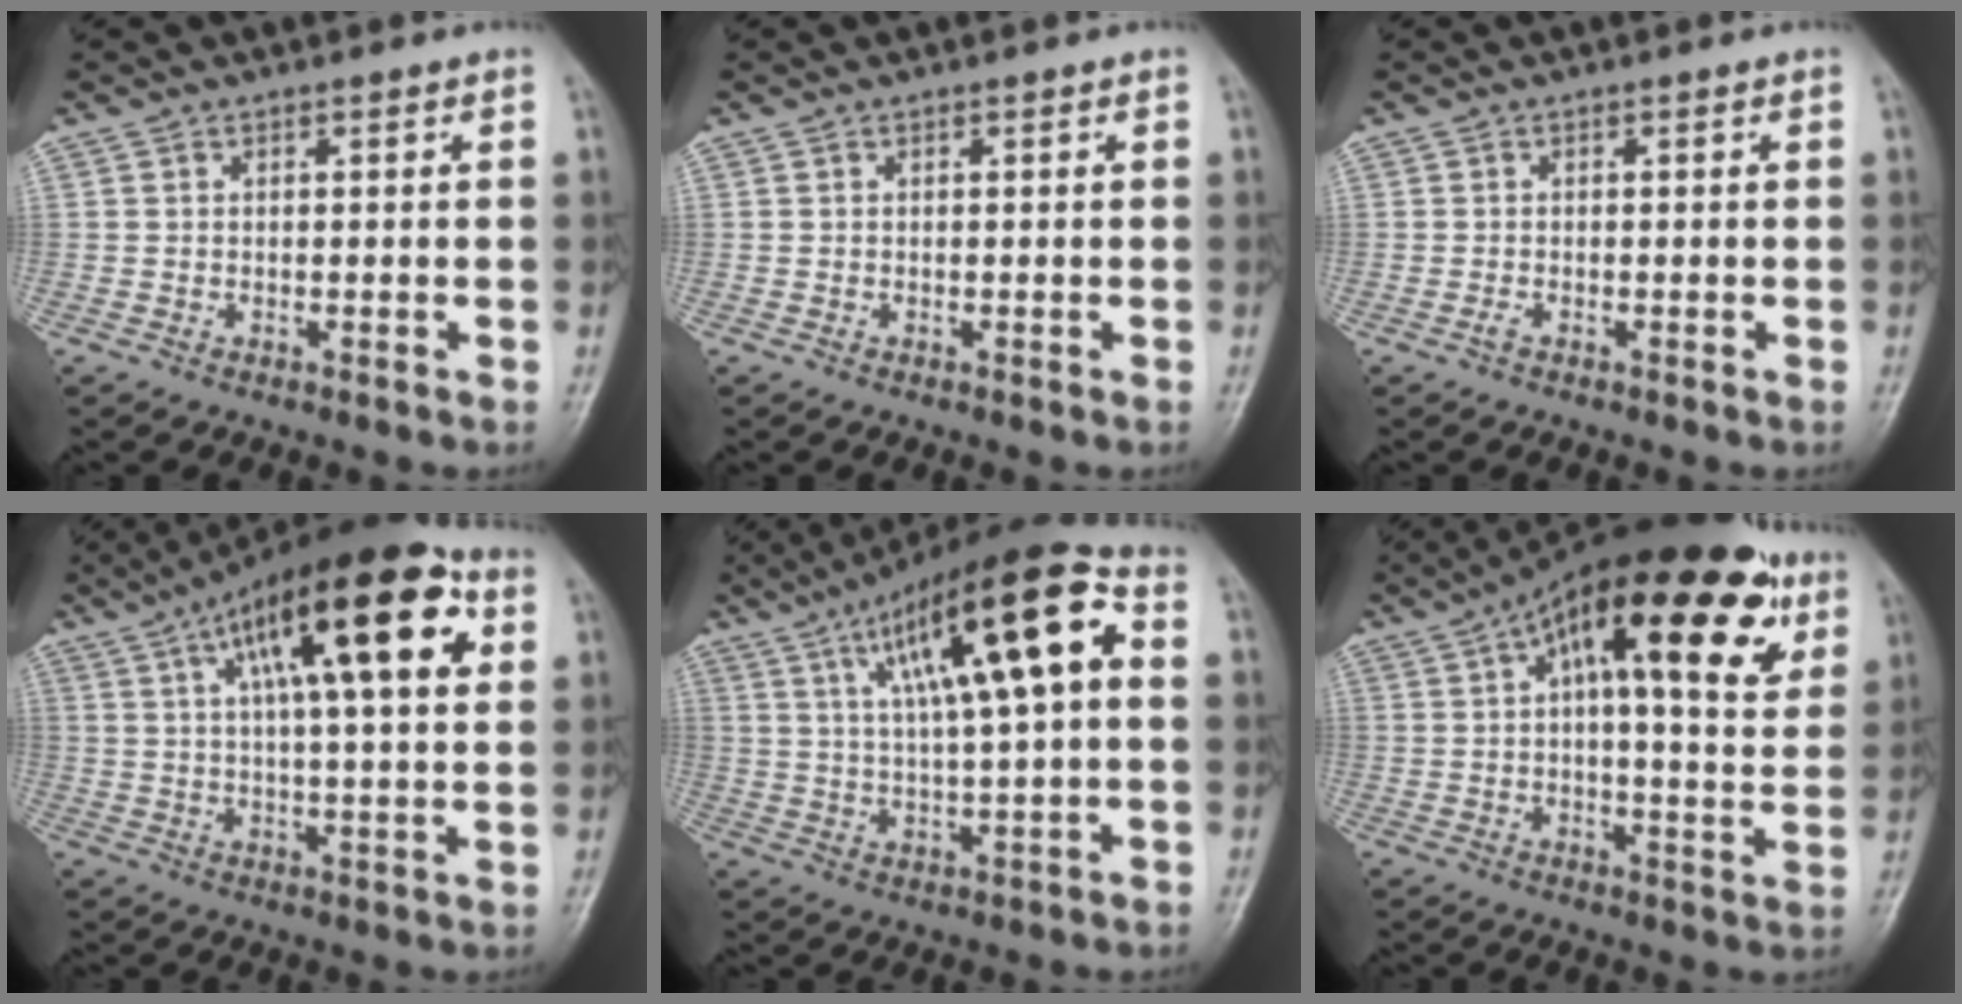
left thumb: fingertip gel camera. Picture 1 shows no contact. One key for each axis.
{"total": 0.0}
{"total": 0.7, "fx": -0.4, "fy": 0.1, "fz": 0.5, "tx": -0.010, "ty": 0.002, "tz": -0.006}
{"total": 22.5, "fx": 8.2, "fy": 7.3, "fz": 19.7, "tx": -0.294, "ty": 0.013, "tz": 0.120}
{"total": 20.7, "fx": 5.8, "fy": 5.3, "fz": 19.2, "tx": -0.311, "ty": 0.026, "tz": 0.088}
{"total": 24.6, "fx": 10.1, "fy": 9.0, "fz": 20.6, "tx": -0.291, "ty": 0.014, "tz": 0.143}